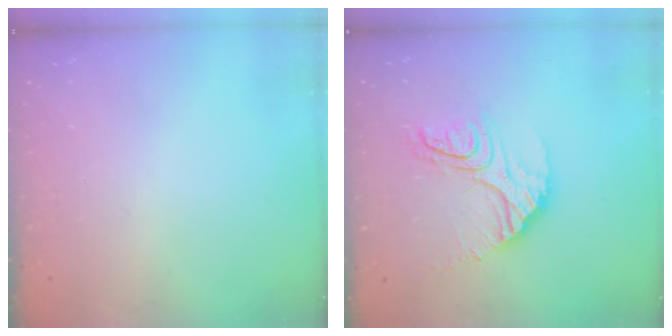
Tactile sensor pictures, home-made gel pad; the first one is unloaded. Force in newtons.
{"total": 16.3, "press": 16.2, "slide": 1.9}